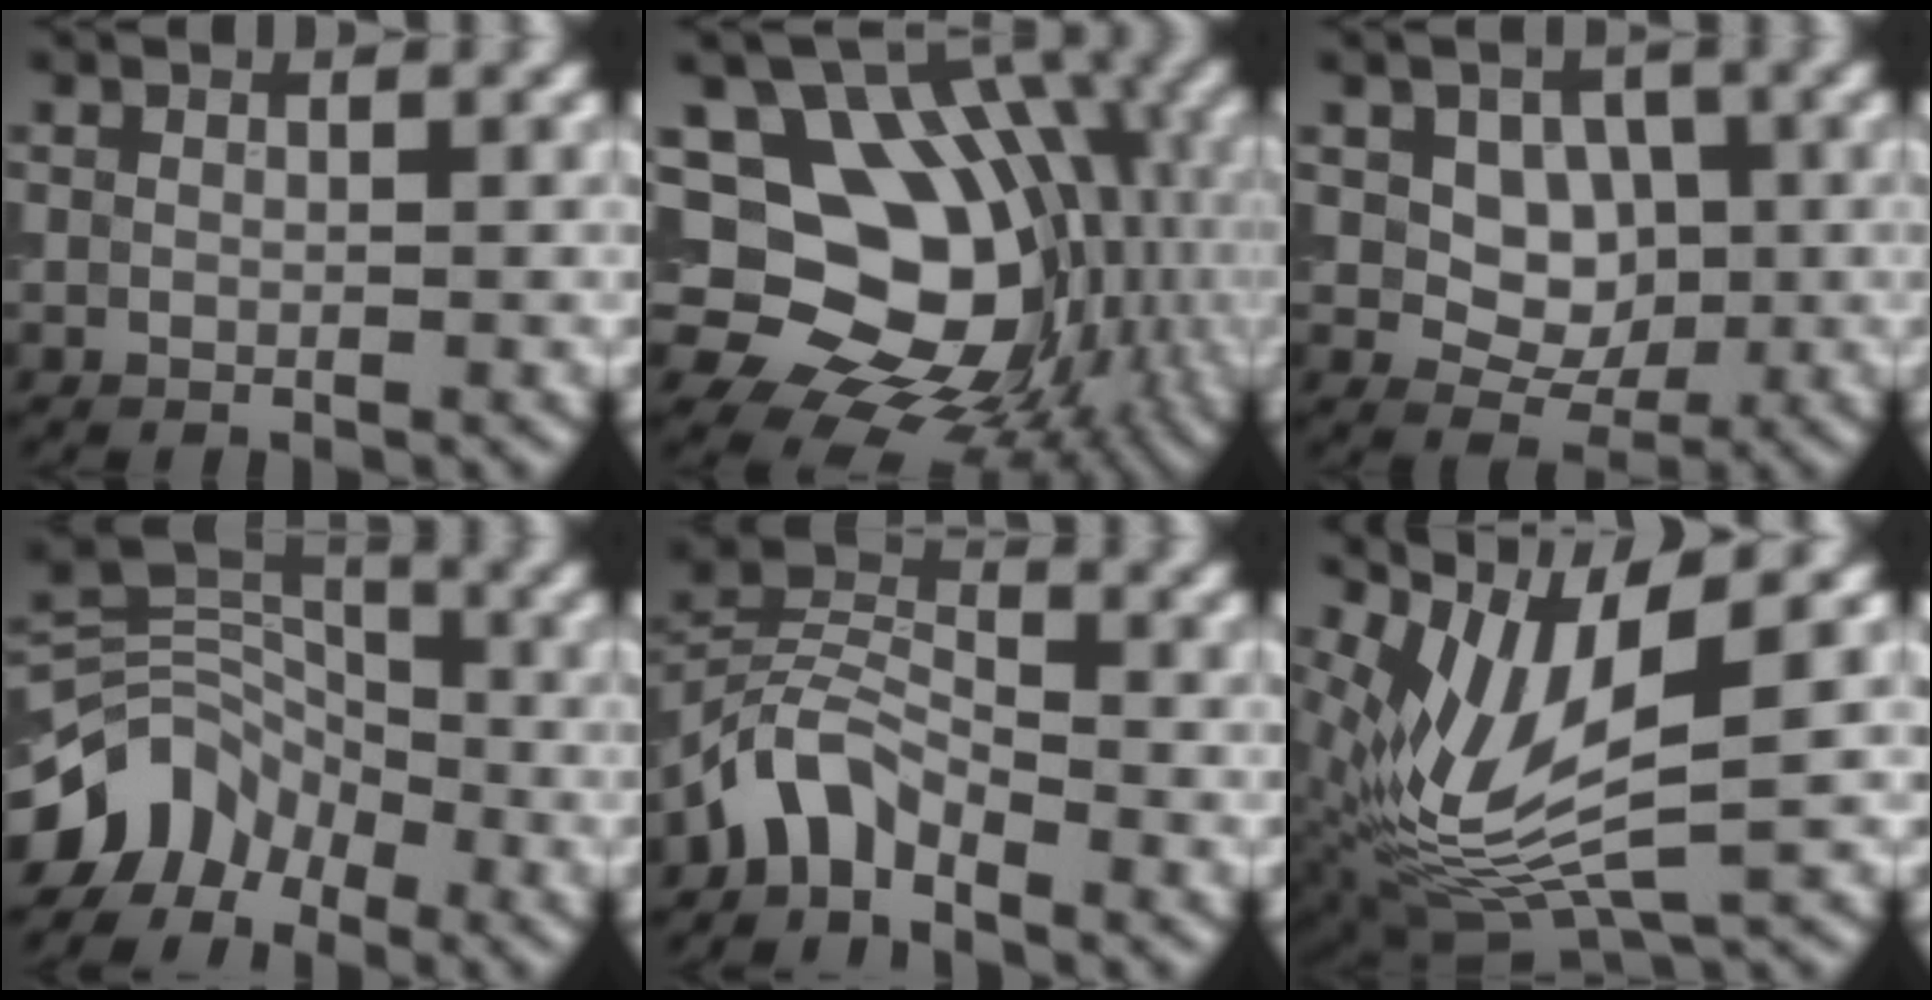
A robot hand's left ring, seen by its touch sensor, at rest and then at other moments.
{"total": 14.8, "force": [-0.3, 11.6, 9.2], "torque": [-0.137, 0.003, 0.002]}
{"total": 4.1, "force": [0.4, 3.1, 2.6], "torque": [-0.037, -0.002, 0.002]}
{"total": 5.9, "force": [-3.5, 4.1, 2.4], "torque": [-0.032, 0.007, -0.078]}
{"total": 3.8, "force": [-2.9, 1.8, 1.8], "torque": [-0.030, 0.014, -0.069]}
{"total": 8.4, "force": [1.6, 2.9, 7.7], "torque": [-0.176, -0.013, 0.033]}